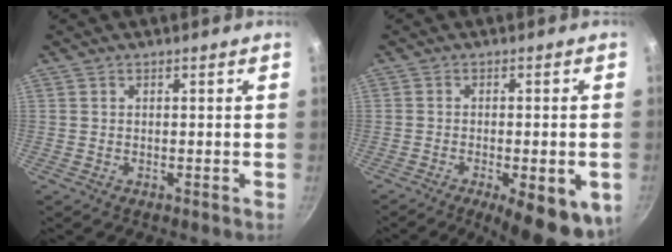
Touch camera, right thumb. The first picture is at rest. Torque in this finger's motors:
{"motor_torque": [0.04, 0.65, 0.60, 0.17, 0.28]}